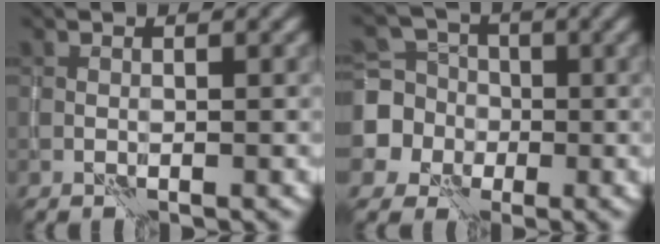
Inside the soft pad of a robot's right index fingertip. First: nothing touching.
{"total": 5.6, "force": [-0.6, 5.5, 1.3], "torque": [-0.025, 0.011, -0.042]}